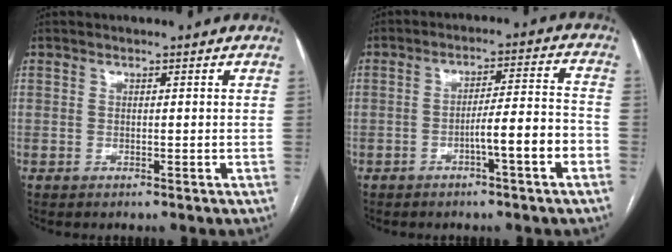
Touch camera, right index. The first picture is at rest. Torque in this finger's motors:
{"motor_torque": [1.16, -0.33, 0.53, 0.11]}